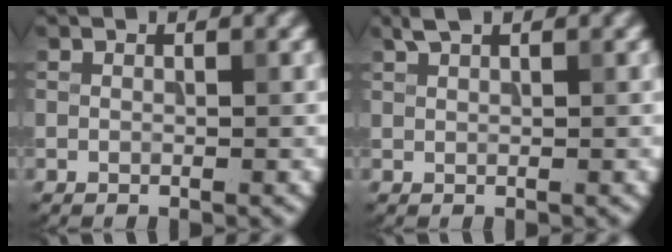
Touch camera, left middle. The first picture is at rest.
{"total": 1.2, "force": [1.0, 0.3, 0.7], "torque": [-0.014, 0.001, 0.018]}